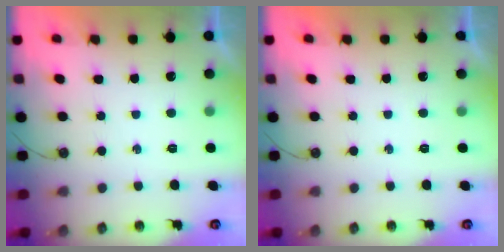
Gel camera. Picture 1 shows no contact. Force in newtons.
{"total": 0.0}